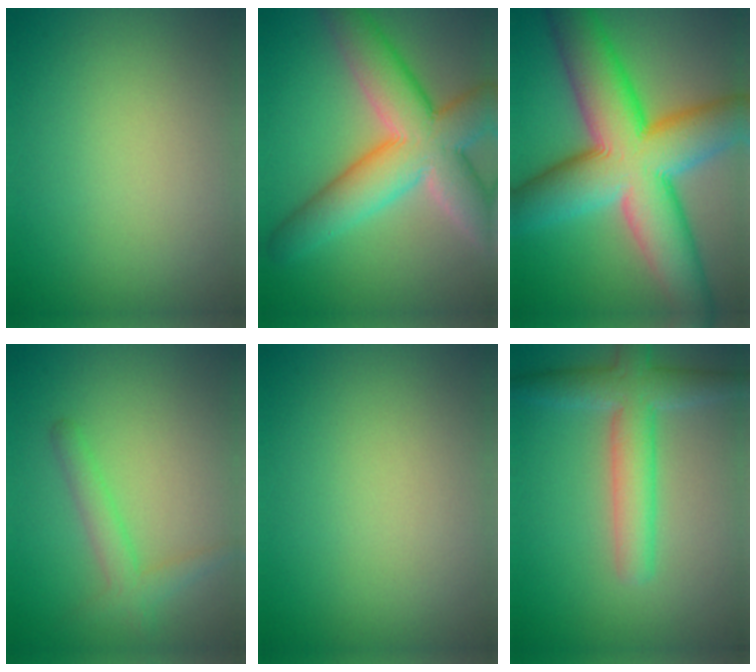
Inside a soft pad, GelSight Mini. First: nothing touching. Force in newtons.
{"total": 10.5, "press": 10.4, "slide": 0.8}
{"total": 15.3, "press": 15.3, "slide": 0.4}
{"total": 2.4, "press": 2.4, "slide": 0.1}
{"total": 0.0}
{"total": 4.9, "press": 4.9, "slide": 0.2}